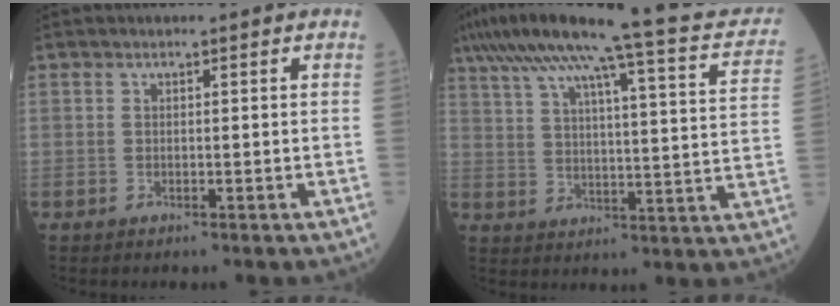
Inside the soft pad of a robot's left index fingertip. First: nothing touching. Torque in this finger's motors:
{"motor_torque": [1.02, -1.11, 0.64, 0.14]}